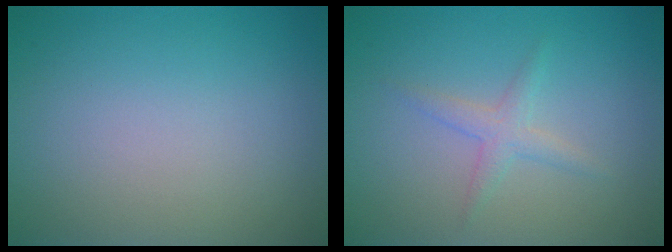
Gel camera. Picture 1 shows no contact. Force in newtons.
{"total": 1.7, "press": 1.6, "slide": 0.1}